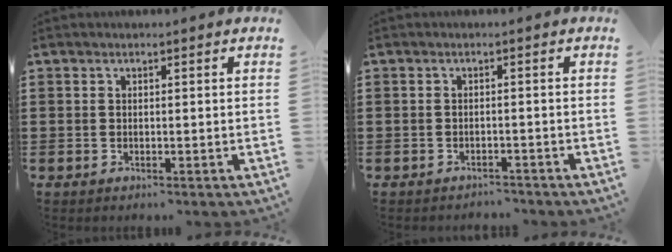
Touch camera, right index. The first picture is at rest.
{"total": 1.4, "force": [-1.4, 0.1, -0.1], "torque": [-0.003, 0.001, -0.031]}